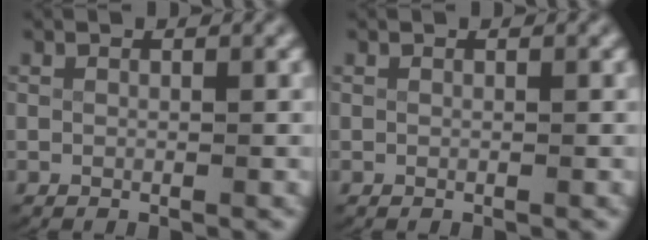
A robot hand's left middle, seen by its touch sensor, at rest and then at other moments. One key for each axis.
{"total": 0.0}